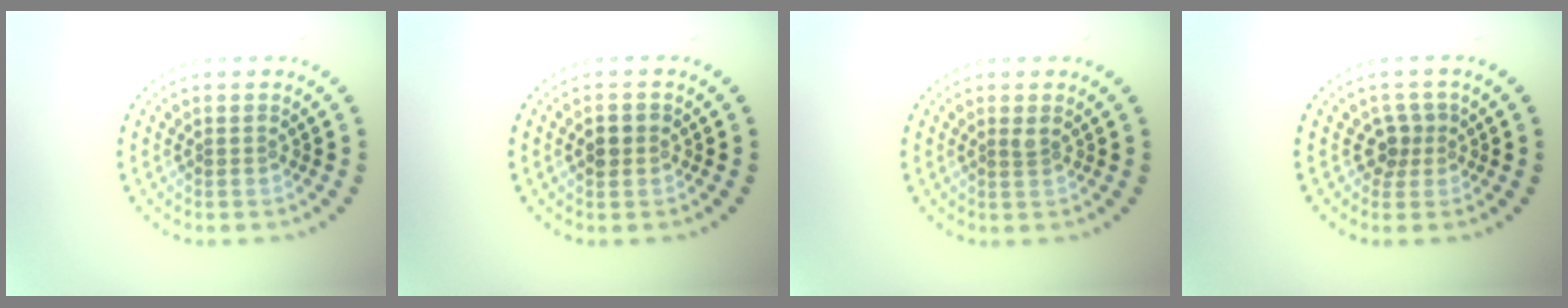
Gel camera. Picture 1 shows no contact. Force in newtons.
{"total": 1.7, "press": 1.7, "slide": 0.1}
{"total": 0.8, "press": 0.5, "slide": 0.6}
{"total": 1.9, "press": 1.5, "slide": 1.2}